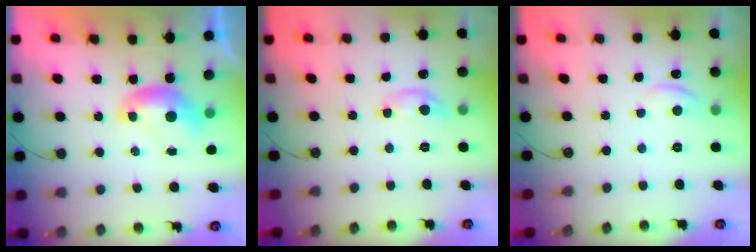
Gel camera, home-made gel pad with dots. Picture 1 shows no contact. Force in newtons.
{"total": 1.9, "press": 1.9, "slide": 0.2}
{"total": 0.5, "press": 0.0, "slide": 0.5}